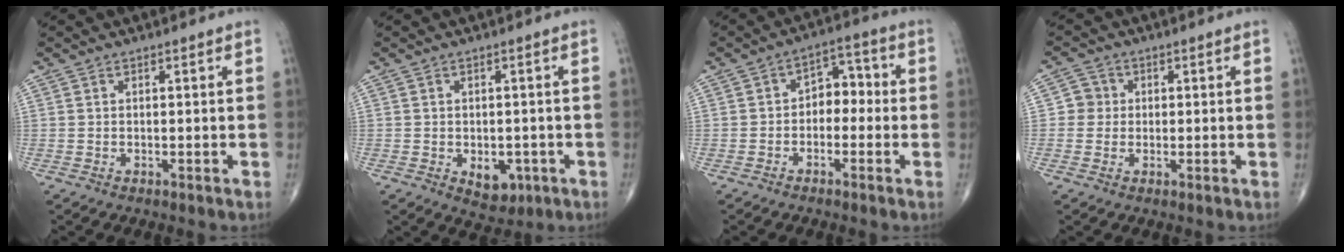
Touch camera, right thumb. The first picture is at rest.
{"total": 5.0, "force": [-1.5, 3.3, 3.4], "torque": [-0.027, 0.004, -0.009]}
{"total": 5.9, "force": [-0.9, 4.2, 4.0], "torque": [-0.028, 0.033, -0.030]}
{"total": 3.2, "force": [0.1, 3.2, 0.6], "torque": [0.015, 0.008, -0.005]}